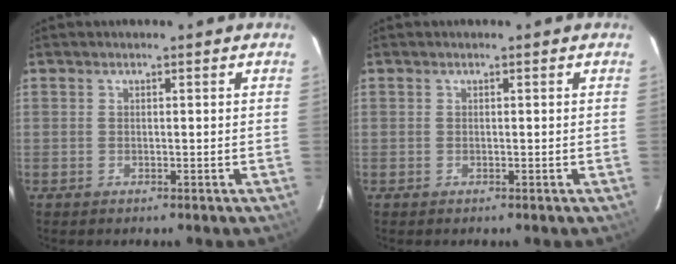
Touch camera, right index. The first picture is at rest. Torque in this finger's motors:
{"motor_torque": [-0.04, -0.04, 0.13, 0.01]}